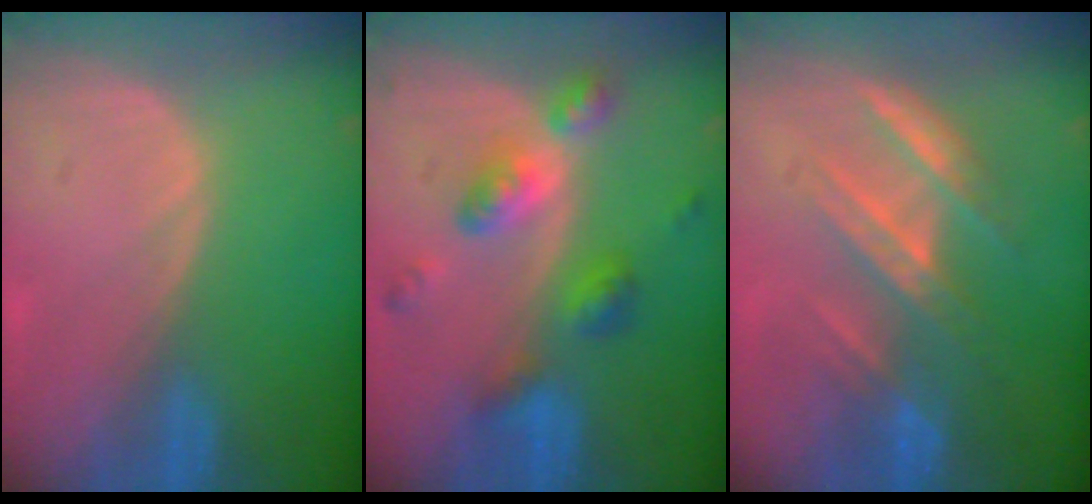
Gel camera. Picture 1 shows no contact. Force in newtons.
{"total": 7.2, "press": 7.2, "slide": 0.6}
{"total": 7.2, "press": 6.7, "slide": 2.6}